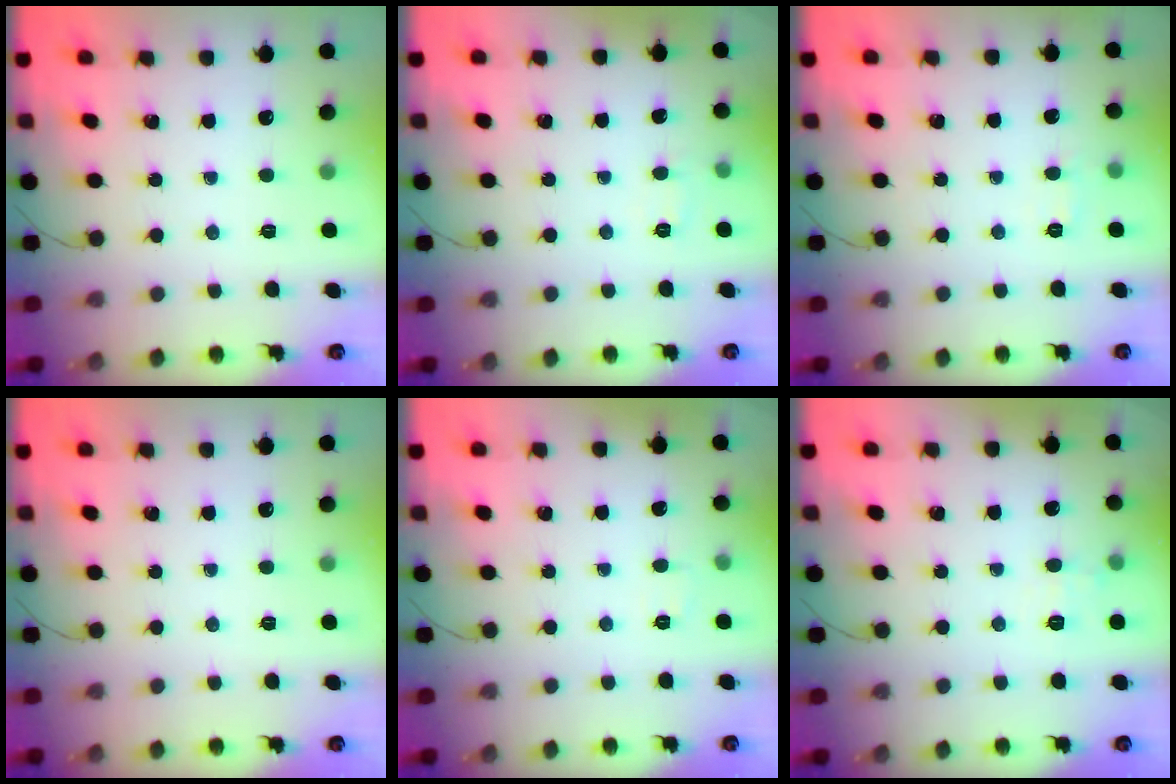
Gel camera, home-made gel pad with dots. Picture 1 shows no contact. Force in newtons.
{"total": 4.9, "press": 4.7, "slide": 1.2}
{"total": 4.3, "press": 4.1, "slide": 1.0}
{"total": 0.0}
{"total": 2.4, "press": 2.1, "slide": 1.1}
{"total": 5.3, "press": 5.1, "slide": 1.5}